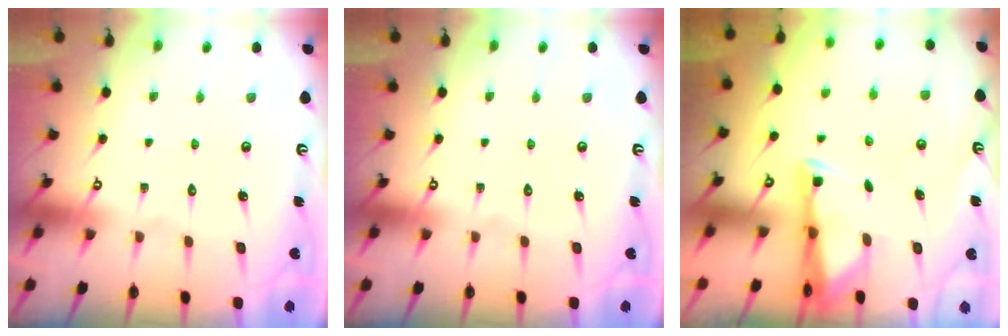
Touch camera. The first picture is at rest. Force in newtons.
{"total": 0.0}
{"total": 2.6, "press": 2.6, "slide": 0.4}